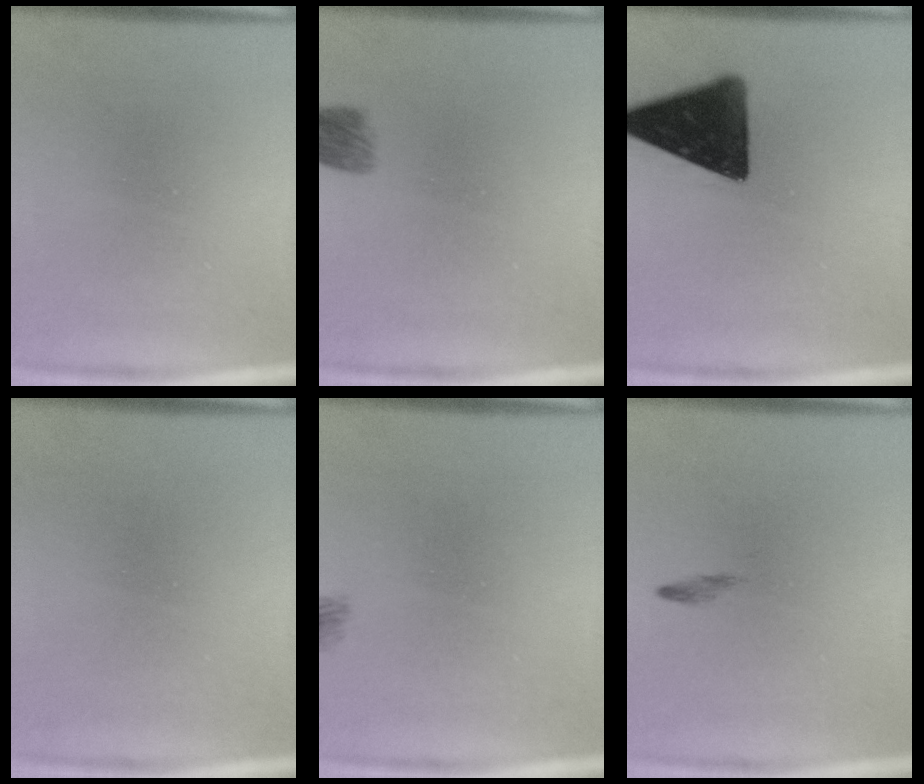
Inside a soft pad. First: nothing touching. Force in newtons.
{"total": 4.5}
{"total": 15.3}
{"total": 1.6}
{"total": 1.6}
{"total": 0.7}